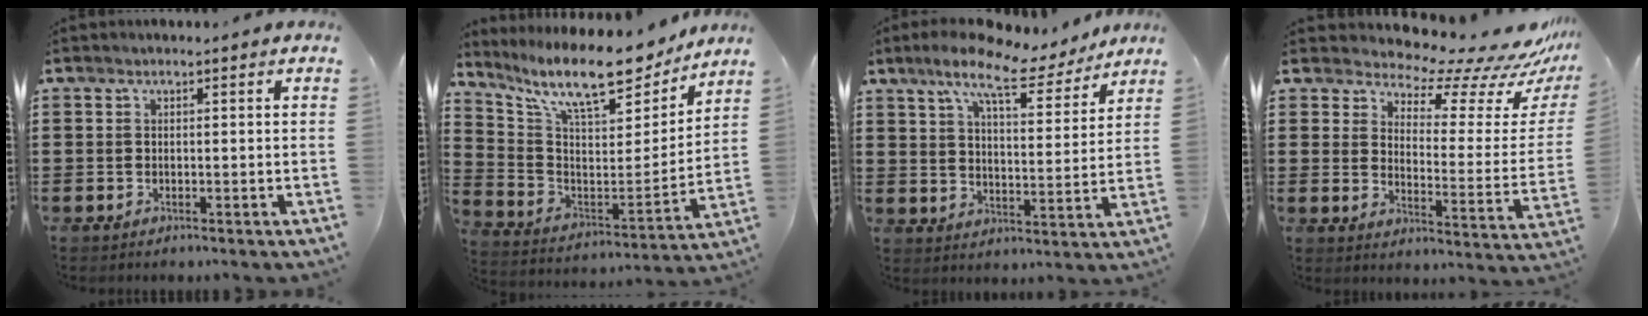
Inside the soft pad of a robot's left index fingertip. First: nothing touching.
{"total": 14.2, "force": [11.5, 3.0, 7.7], "torque": [-0.177, -0.072, 0.198]}
{"total": 10.6, "force": [8.3, 2.3, 6.1], "torque": [-0.122, -0.032, 0.141]}
{"total": 8.1, "force": [7.4, 1.6, 3.0], "torque": [-0.062, -0.064, 0.121]}